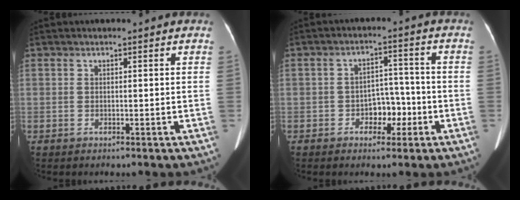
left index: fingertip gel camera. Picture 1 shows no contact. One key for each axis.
{"total": 5.1, "fx": -2.1, "fy": 3.3, "fz": 3.4, "tx": -0.049, "ty": 0.018, "tz": -0.032}